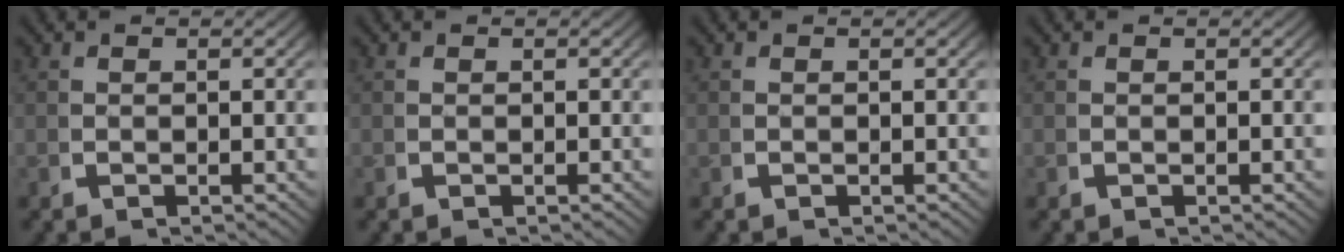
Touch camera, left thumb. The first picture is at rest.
{"total": 0.0}
{"total": 0.0}
{"total": 0.0}